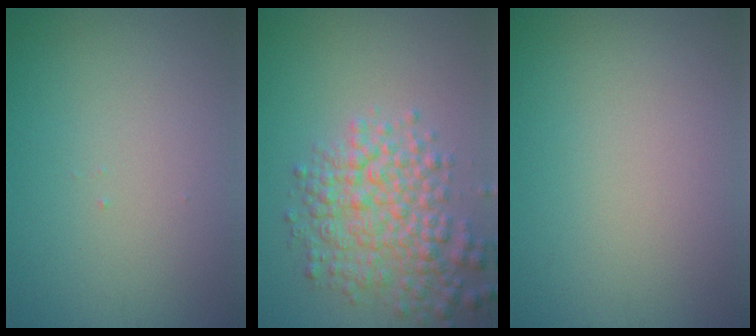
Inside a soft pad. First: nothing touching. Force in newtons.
{"total": 5.5, "press": 5.5, "slide": 0.2}
{"total": 0.0}